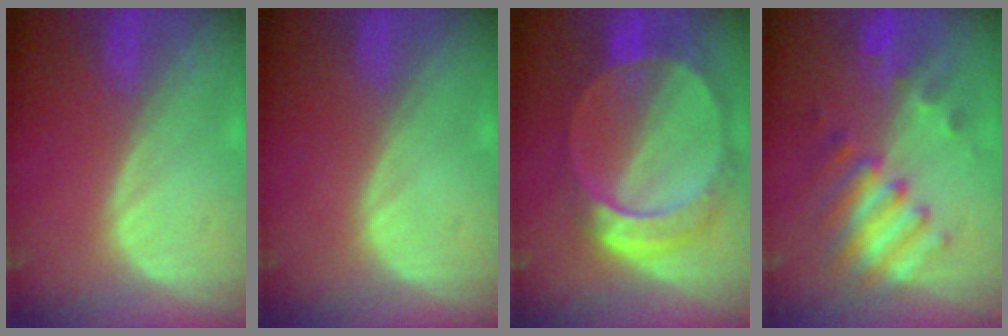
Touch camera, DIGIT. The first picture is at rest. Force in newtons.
{"total": 0.0}
{"total": 9.5, "press": 8.2, "slide": 4.8}
{"total": 7.5, "press": 7.4, "slide": 1.1}